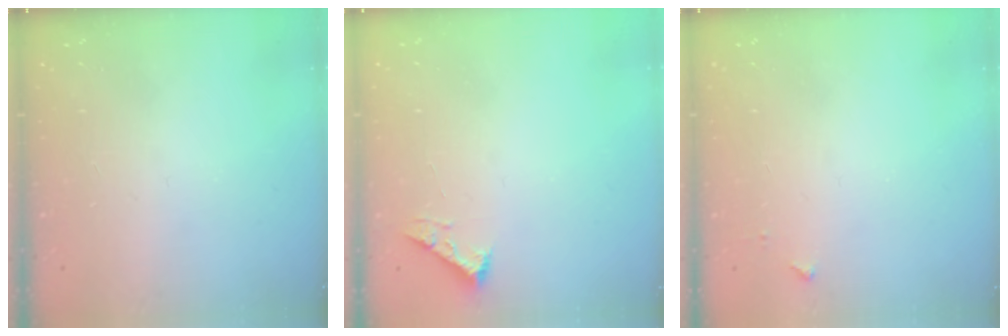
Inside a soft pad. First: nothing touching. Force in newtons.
{"total": 2.5, "press": 2.5, "slide": 0.3}
{"total": 3.5, "press": 3.5, "slide": 0.4}